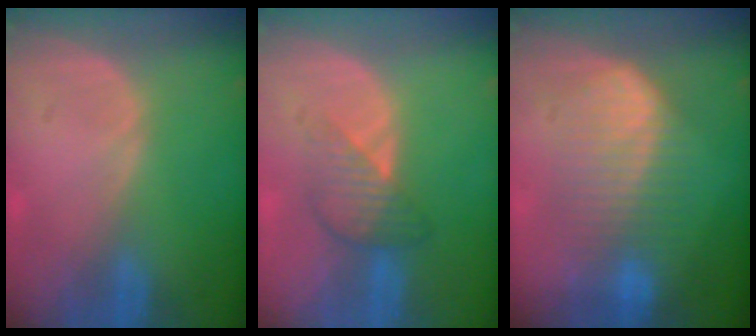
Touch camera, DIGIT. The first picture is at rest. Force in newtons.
{"total": 4.1, "press": 4.1, "slide": 0.0}
{"total": 7.5, "press": 7.5, "slide": 0.2}